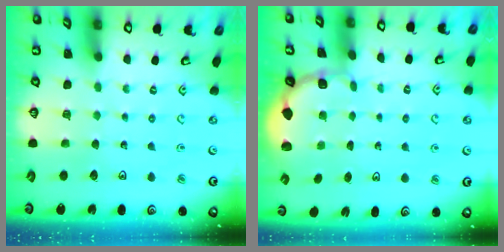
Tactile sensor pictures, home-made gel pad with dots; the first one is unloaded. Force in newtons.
{"total": 1.9, "press": 1.8, "slide": 0.7}